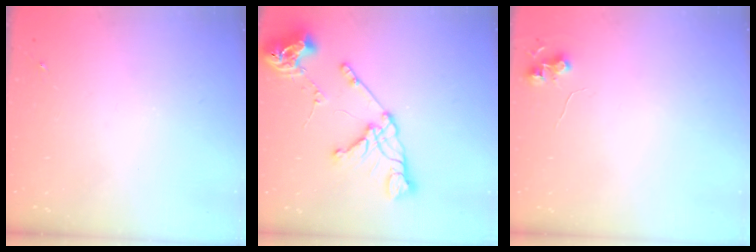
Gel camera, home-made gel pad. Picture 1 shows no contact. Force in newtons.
{"total": 18.8, "press": 18.7, "slide": 1.7}
{"total": 6.0, "press": 5.9, "slide": 0.7}